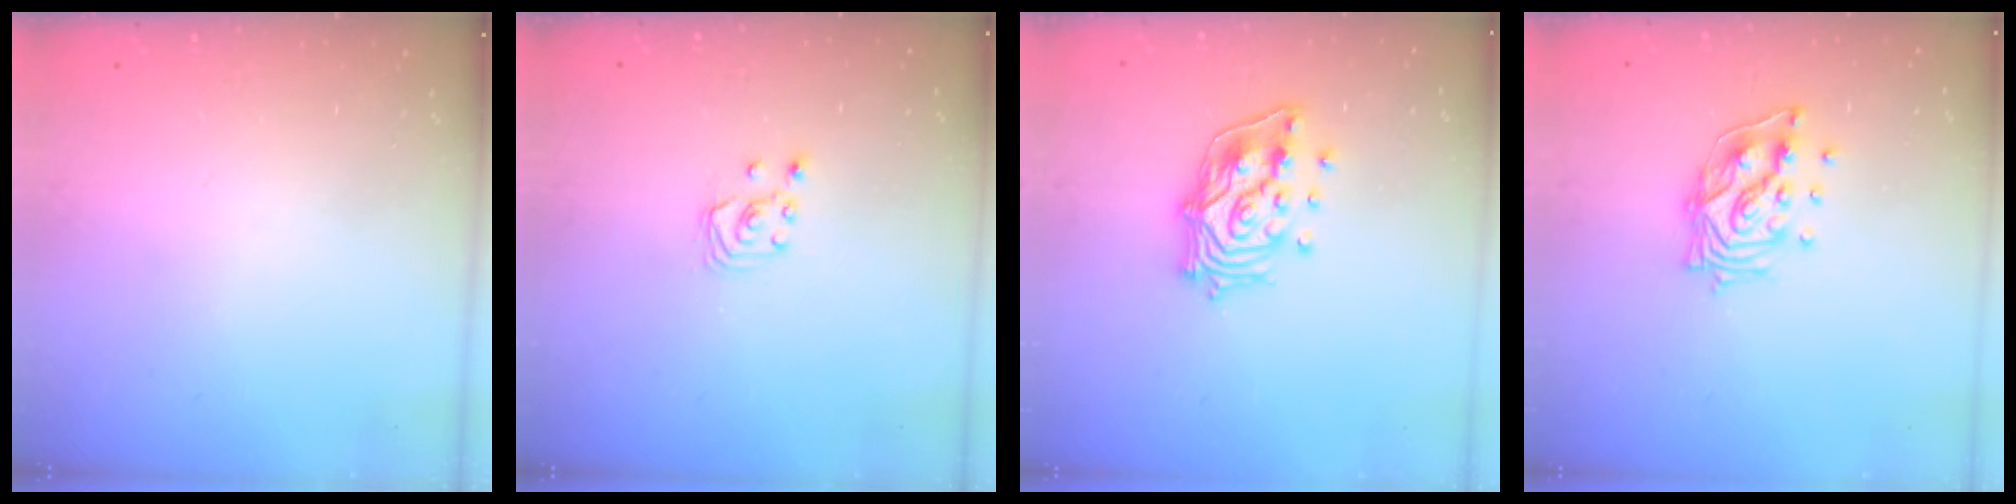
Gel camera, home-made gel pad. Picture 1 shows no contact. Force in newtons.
{"total": 2.7, "press": 2.7, "slide": 0.3}
{"total": 14.9, "press": 14.8, "slide": 2.2}
{"total": 11.7, "press": 11.6, "slide": 1.4}